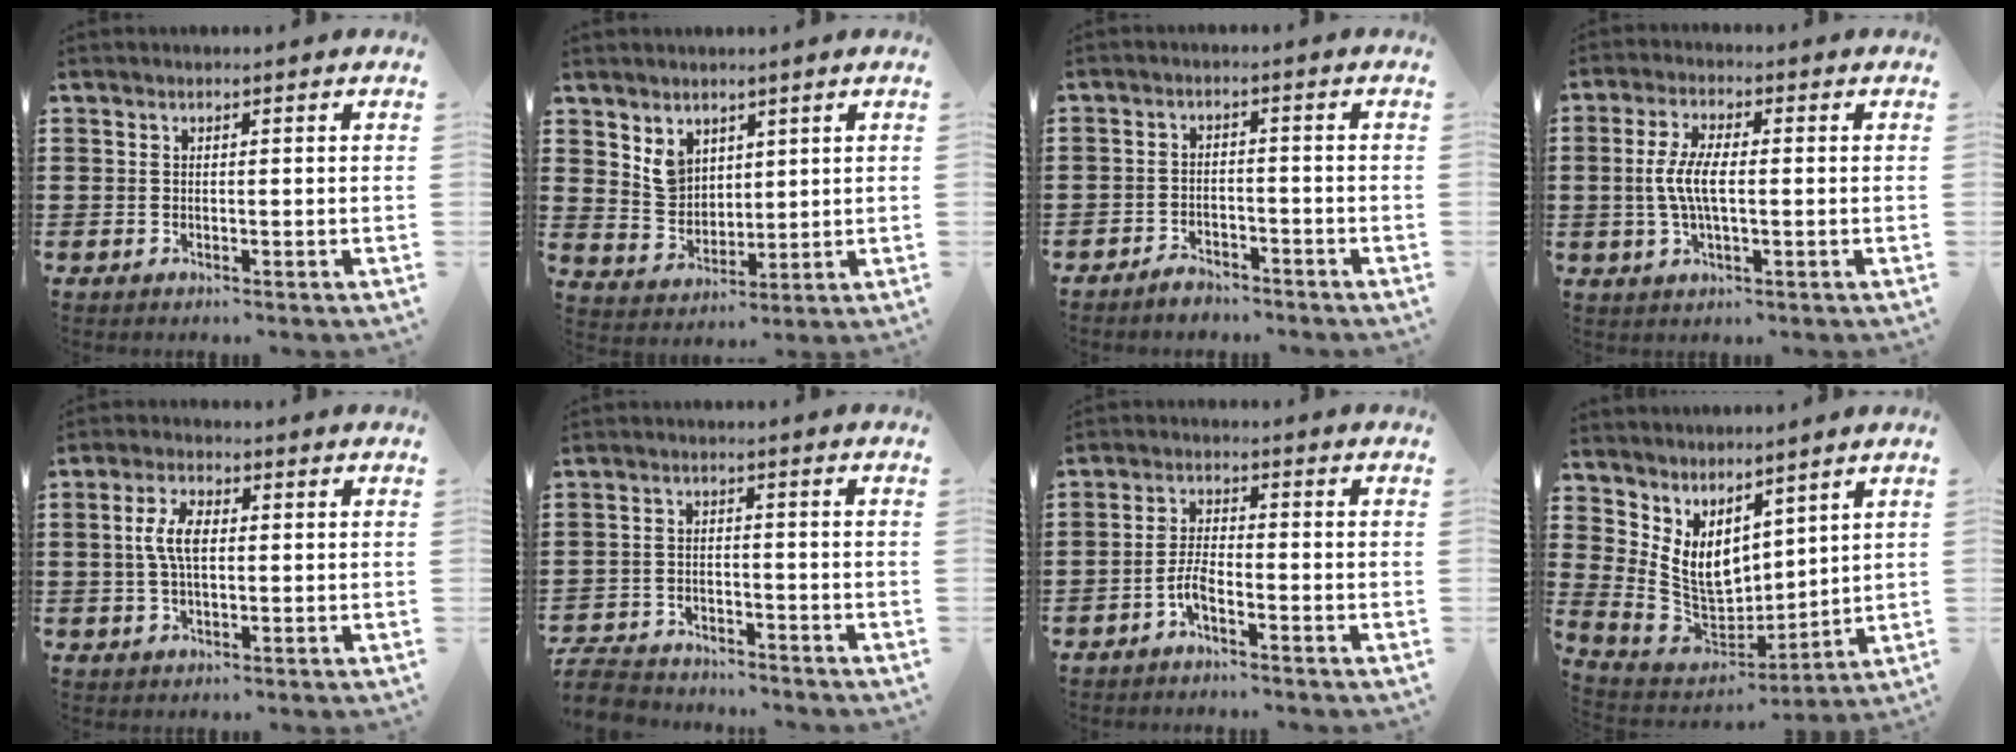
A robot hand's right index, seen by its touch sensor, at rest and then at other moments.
{"total": 5.2, "force": [3.0, 3.9, 1.6], "torque": [-0.048, 0.009, 0.059]}
{"total": 2.9, "force": [-2.8, 0.5, 0.1], "torque": [-0.006, 0.003, -0.058]}
{"total": 5.8, "force": [-0.5, 2.0, 5.4], "torque": [-0.125, -0.004, -0.018]}
{"total": 5.9, "force": [0.4, 2.7, 5.2], "torque": [-0.117, 0.007, 0.000]}
{"total": 5.3, "force": [-5.2, 0.7, 0.5], "torque": [-0.026, 0.000, -0.111]}
{"total": 3.7, "force": [-2.3, 0.8, 2.8], "torque": [-0.072, -0.003, -0.049]}
{"total": 7.1, "force": [3.3, 4.9, 3.9], "torque": [-0.118, -0.030, 0.063]}